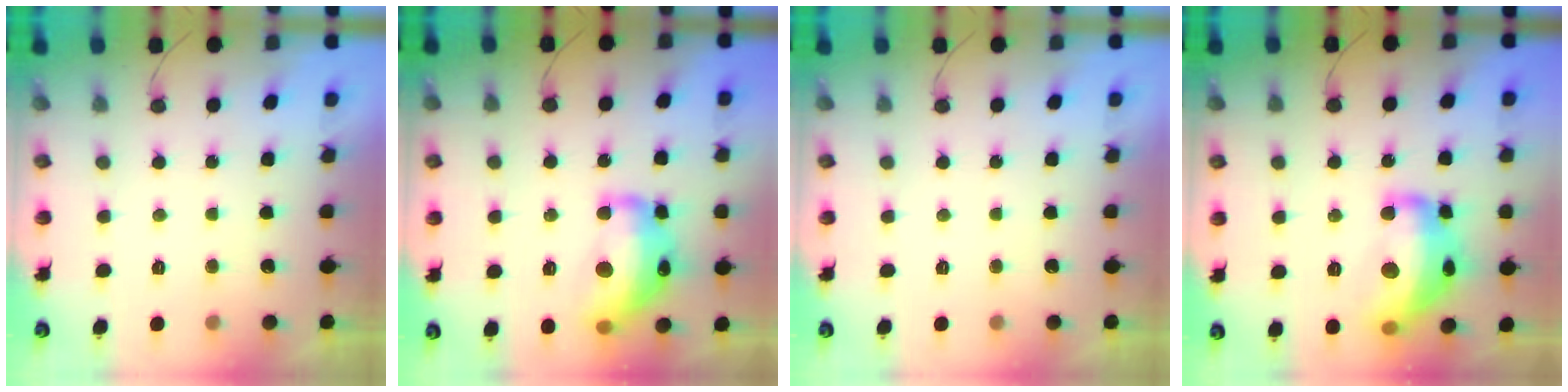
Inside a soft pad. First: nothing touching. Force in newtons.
{"total": 19.6, "press": 19.6, "slide": 1.1}
{"total": 0.0}
{"total": 19.6, "press": 19.5, "slide": 1.1}